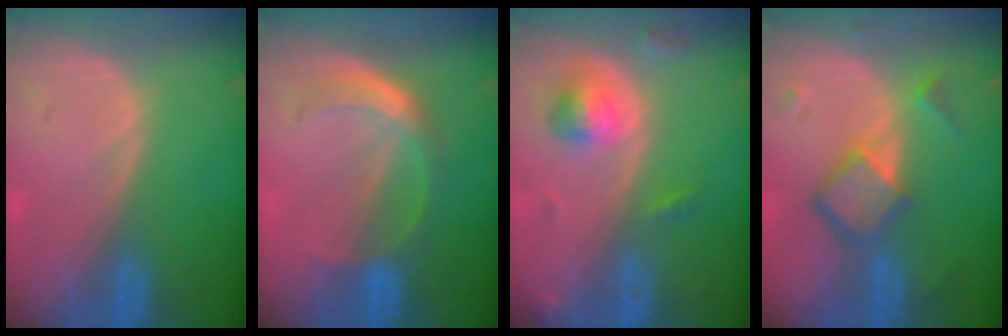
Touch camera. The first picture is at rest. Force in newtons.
{"total": 6.0, "press": 5.2, "slide": 3.1}
{"total": 4.7, "press": 4.7, "slide": 0.4}
{"total": 6.6, "press": 5.7, "slide": 3.3}